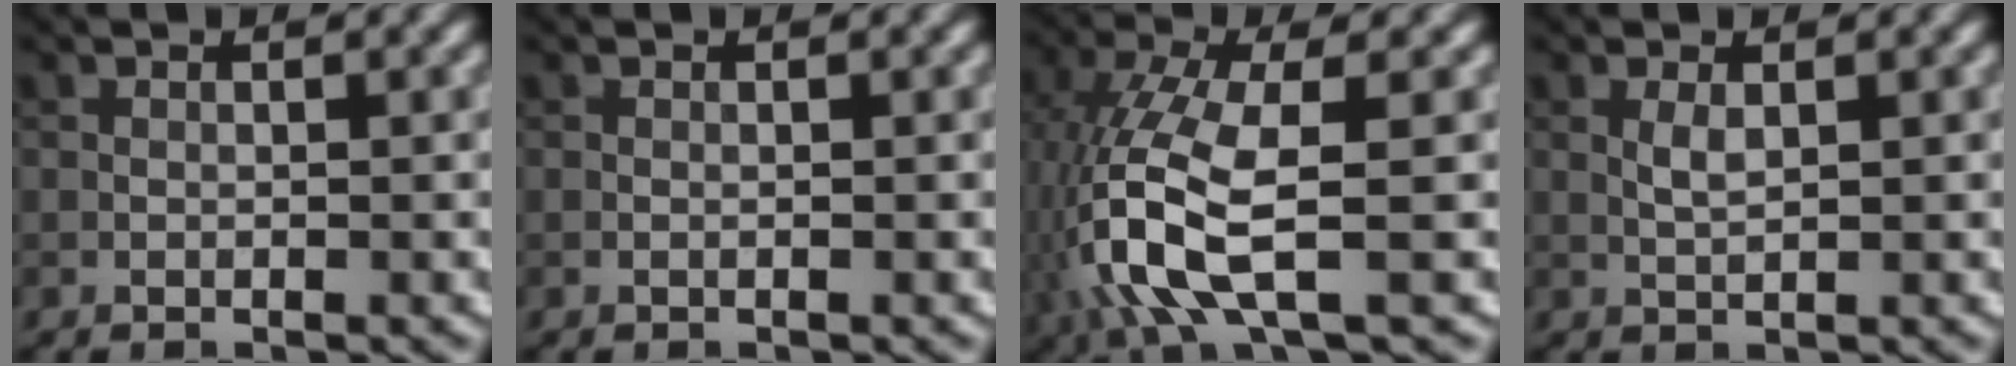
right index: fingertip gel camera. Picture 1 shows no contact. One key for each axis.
{"total": 0.0}
{"total": 8.0, "fx": -1.8, "fy": 3.1, "fz": 7.2, "tx": -0.183, "ty": 0.001, "tz": -0.039}
{"total": 1.2, "fx": 0.3, "fy": 0.4, "fz": 1.0, "tx": -0.028, "ty": 0.001, "tz": 0.008}